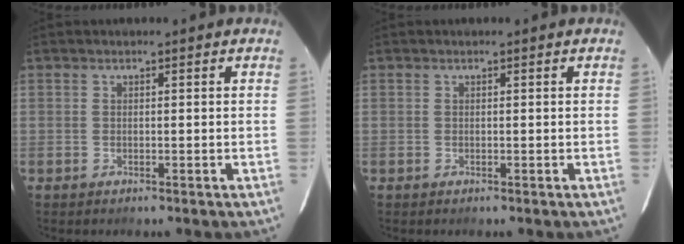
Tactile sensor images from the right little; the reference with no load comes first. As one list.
[{"total": 0.0}]